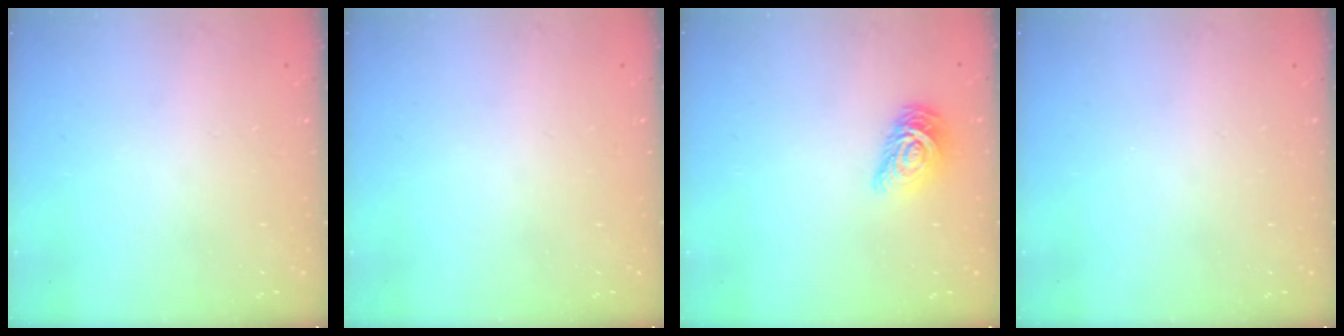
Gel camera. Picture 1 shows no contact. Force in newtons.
{"total": 0.0}
{"total": 9.1, "press": 9.1, "slide": 0.6}
{"total": 0.0}